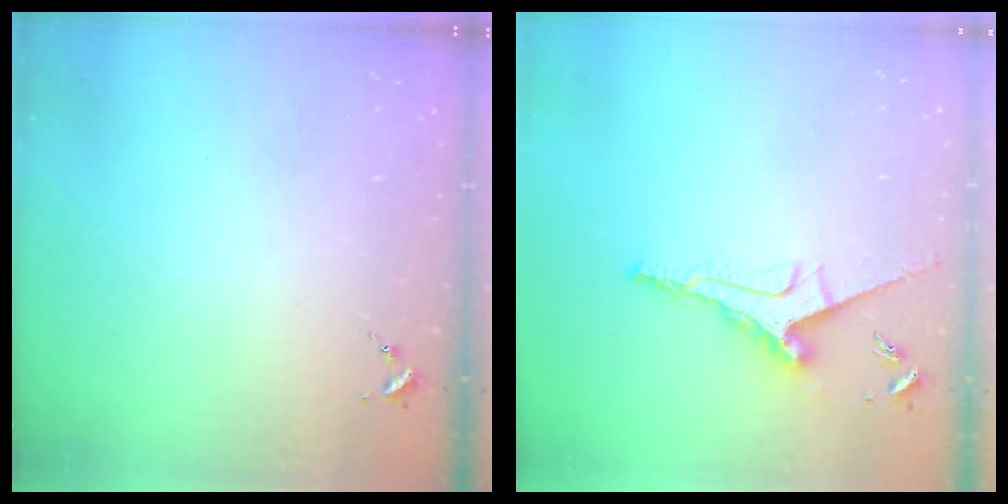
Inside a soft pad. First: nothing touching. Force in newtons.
{"total": 10.1, "press": 10.1, "slide": 0.1}